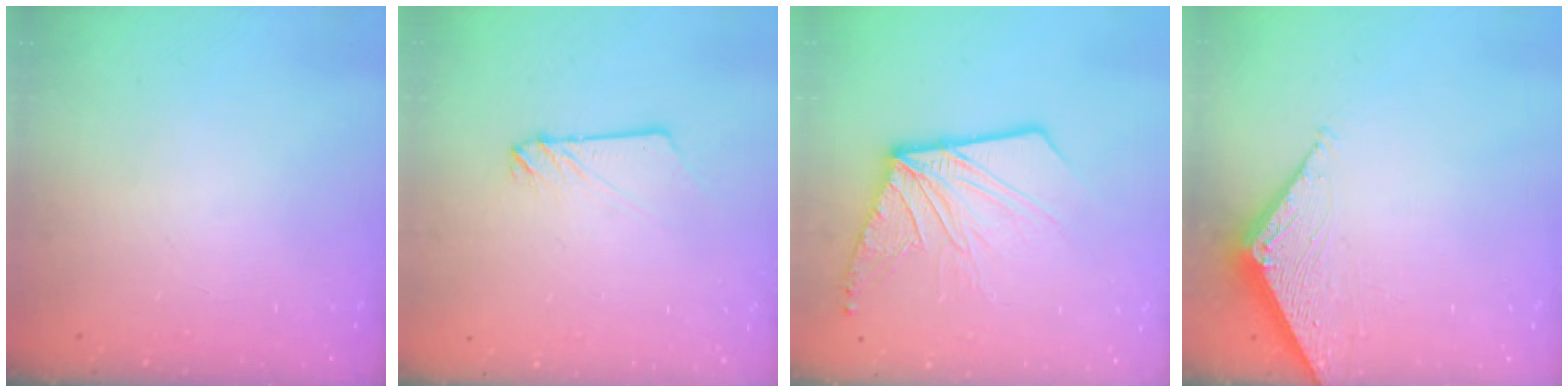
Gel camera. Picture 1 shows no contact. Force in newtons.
{"total": 3.0, "press": 3.0, "slide": 0.2}
{"total": 14.4, "press": 14.4, "slide": 1.5}
{"total": 2.8, "press": 2.8, "slide": 0.3}